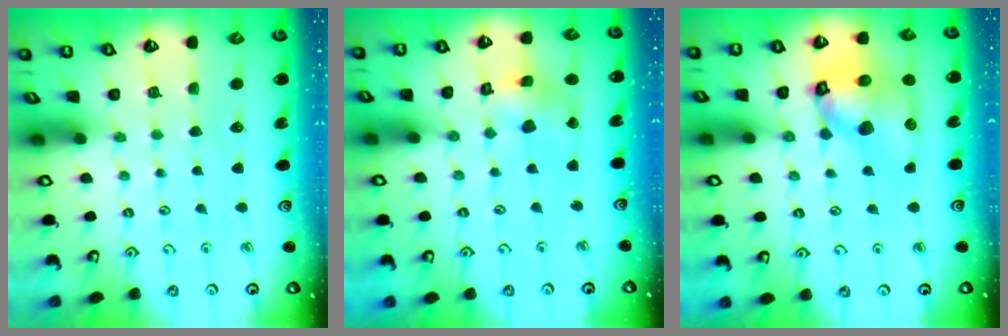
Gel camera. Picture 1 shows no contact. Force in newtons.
{"total": 6.5, "press": 6.5, "slide": 0.6}
{"total": 14.0, "press": 13.8, "slide": 2.1}